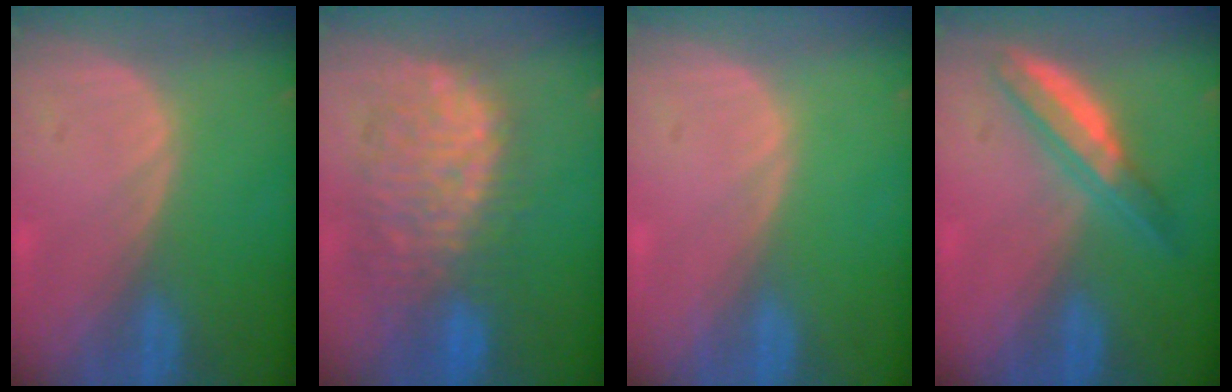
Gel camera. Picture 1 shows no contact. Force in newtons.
{"total": 10.2, "press": 9.7, "slide": 3.2}
{"total": 0.0}
{"total": 5.2, "press": 5.1, "slide": 0.9}